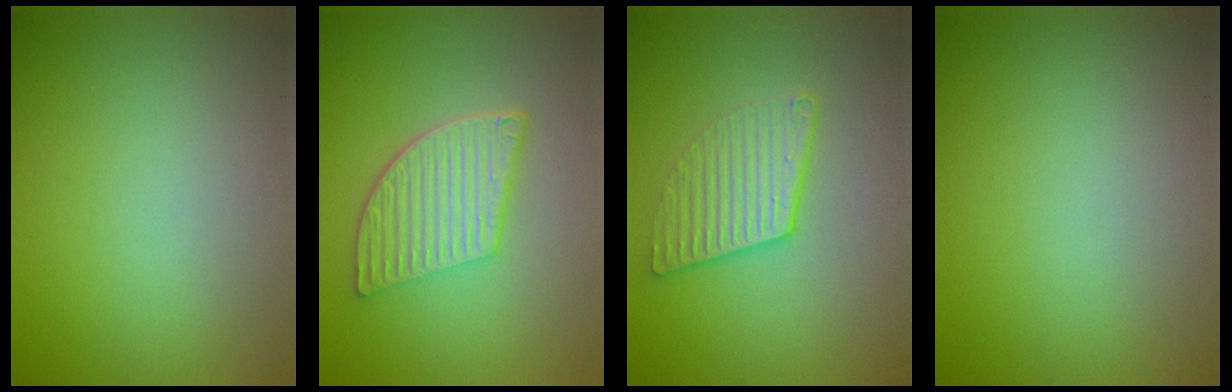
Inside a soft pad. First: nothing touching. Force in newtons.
{"total": 5.7, "press": 4.2, "slide": 3.9}
{"total": 2.8, "press": 2.3, "slide": 1.6}
{"total": 0.0}